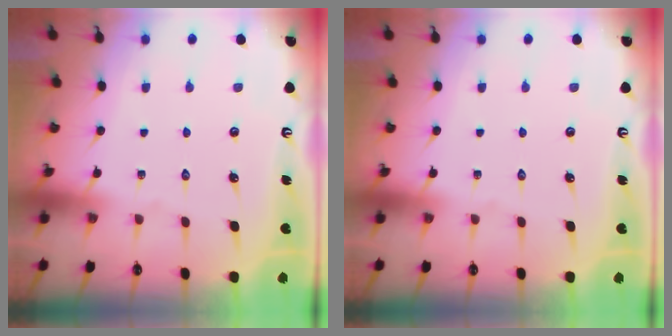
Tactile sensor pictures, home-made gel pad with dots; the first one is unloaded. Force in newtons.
{"total": 0.0}